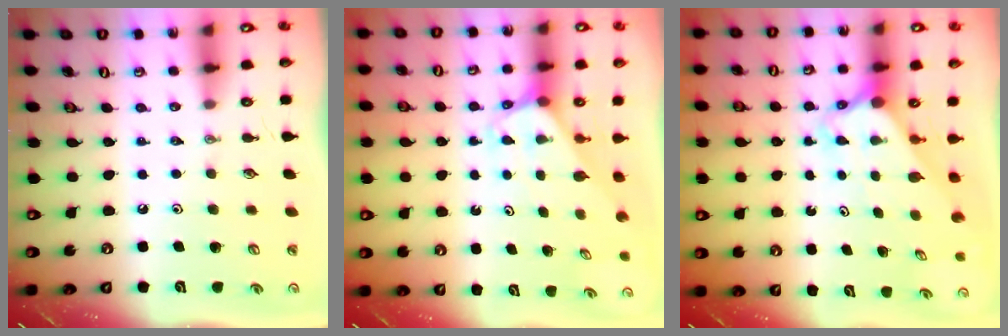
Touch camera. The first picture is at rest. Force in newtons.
{"total": 2.5, "press": 2.5, "slide": 0.1}
{"total": 3.7, "press": 3.7, "slide": 0.3}